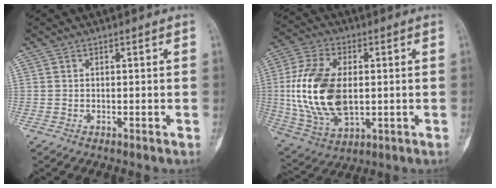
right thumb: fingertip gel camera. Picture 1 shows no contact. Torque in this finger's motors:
{"motor_torque": [2.35, 2.49, 1.42, -1.33, 0.44]}